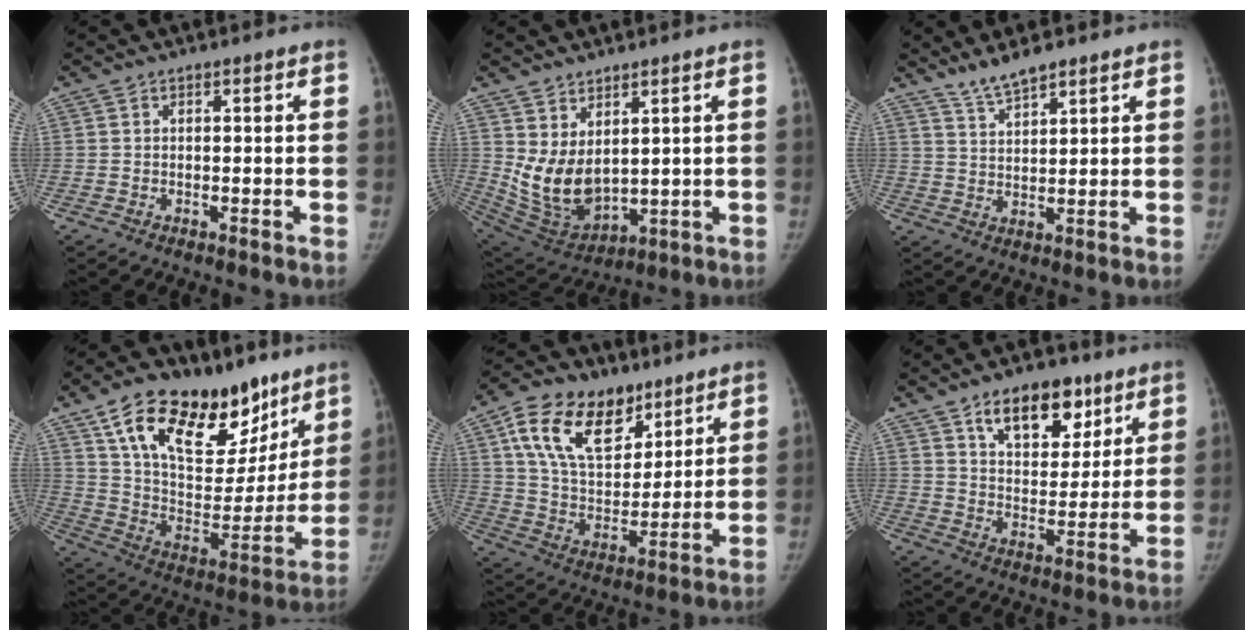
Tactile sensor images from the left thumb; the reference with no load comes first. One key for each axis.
{"total": 10.9, "fx": 3.3, "fy": 6.5, "fz": 8.1, "tx": -0.135, "ty": -0.034, "tz": 0.090}
{"total": 5.5, "fx": 4.7, "fy": 1.1, "fz": 2.6, "tx": -0.044, "ty": -0.026, "tz": 0.093}
{"total": 28.6, "fx": 17.0, "fy": 14.6, "fz": 17.8, "tx": -0.236, "ty": -0.030, "tz": 0.279}
{"total": 20.1, "fx": 10.4, "fy": 12.3, "fz": 12.0, "tx": -0.177, "ty": -0.030, "tz": 0.186}
{"total": 14.2, "fx": 8.2, "fy": 8.1, "fz": 8.3, "tx": -0.080, "ty": -0.040, "tz": 0.131}